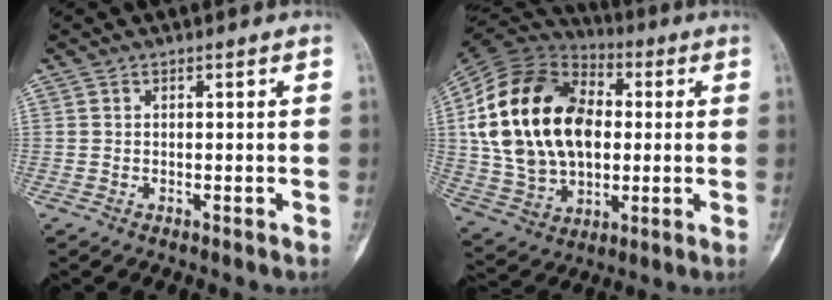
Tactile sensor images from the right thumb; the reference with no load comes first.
{"total": 26.4, "force": [2.8, 17.5, 19.5], "torque": [-0.361, 0.010, 0.055]}